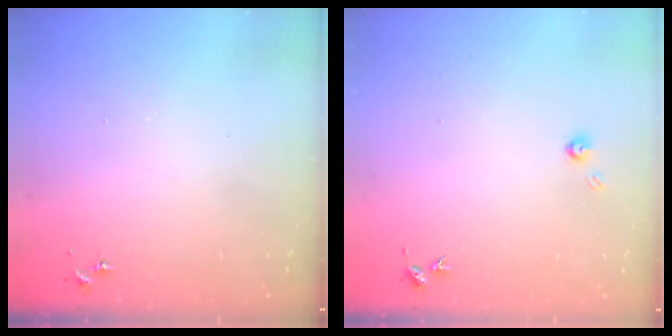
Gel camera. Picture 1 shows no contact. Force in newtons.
{"total": 3.5, "press": 3.5, "slide": 0.4}